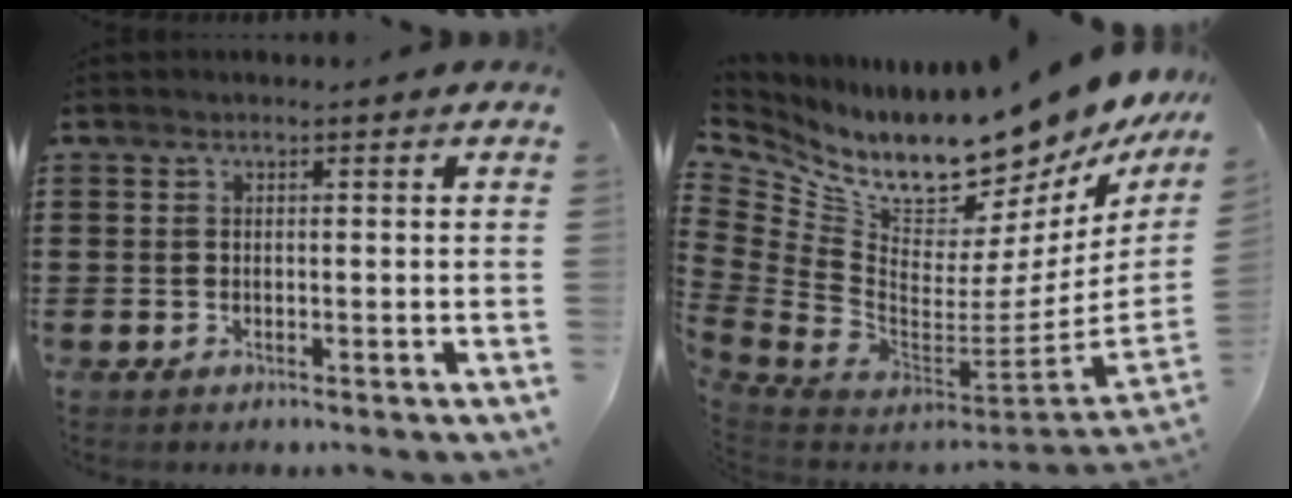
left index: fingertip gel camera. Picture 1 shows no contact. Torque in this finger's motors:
{"motor_torque": [2.14, 0.00, 1.05, 0.12]}